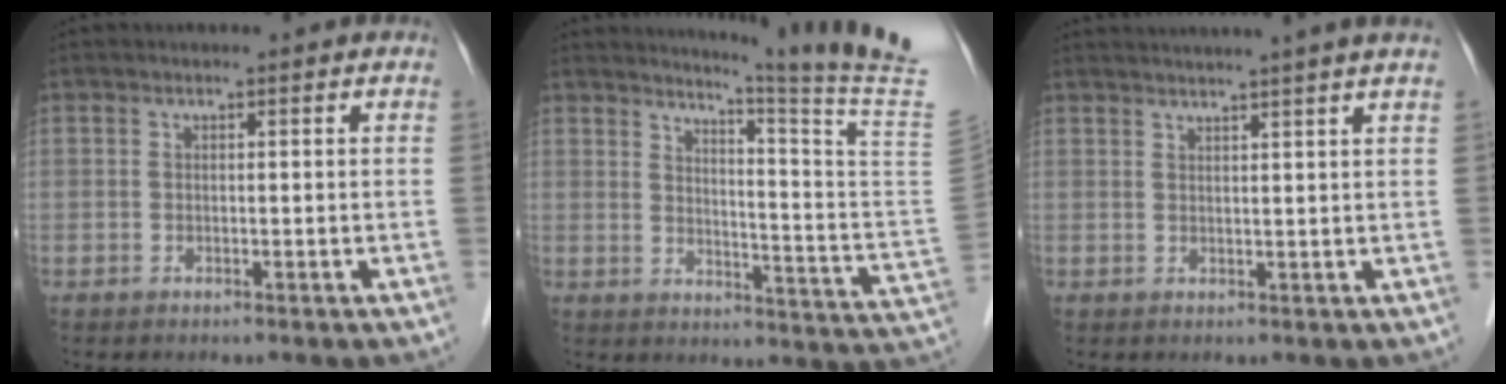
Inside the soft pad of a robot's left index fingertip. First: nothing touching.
{"total": 17.6, "force": [14.9, -5.1, 7.8], "torque": [-0.123, -0.126, 0.179]}
{"total": 9.0, "force": [7.9, -1.9, 3.8], "torque": [-0.046, 0.011, 0.090]}